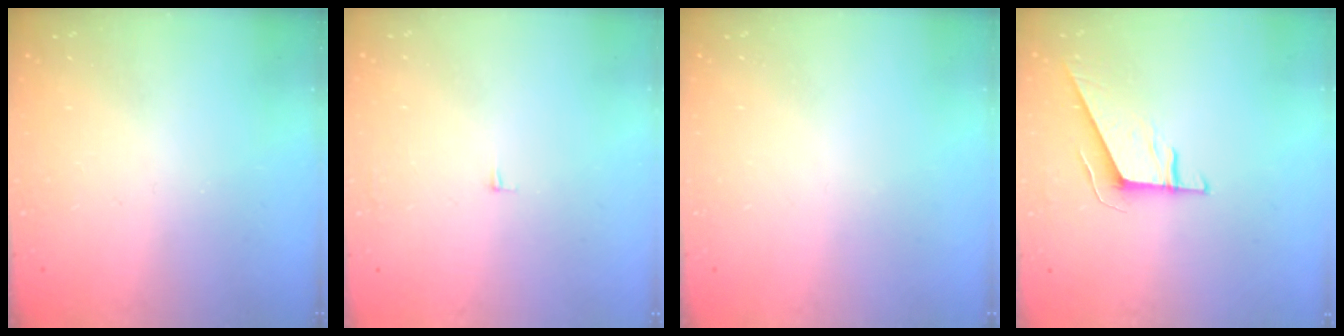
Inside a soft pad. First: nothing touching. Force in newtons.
{"total": 2.7, "press": 2.7, "slide": 0.2}
{"total": 0.0}
{"total": 8.0, "press": 7.9, "slide": 0.3}